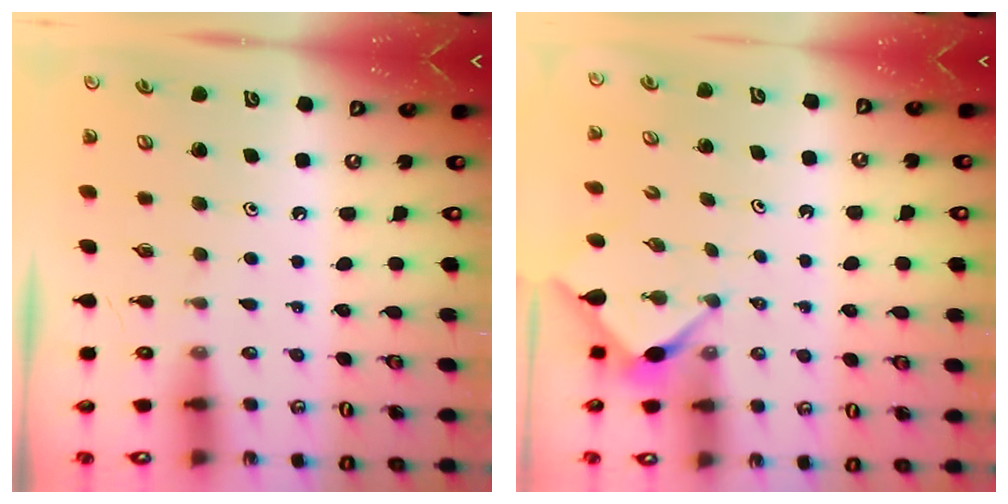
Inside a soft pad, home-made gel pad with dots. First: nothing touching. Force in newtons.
{"total": 2.7, "press": 2.7, "slide": 0.3}